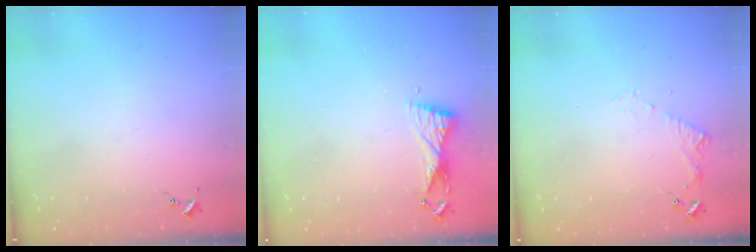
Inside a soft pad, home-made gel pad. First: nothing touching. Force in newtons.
{"total": 6.3, "press": 6.3, "slide": 0.6}
{"total": 5.8, "press": 5.8, "slide": 0.5}